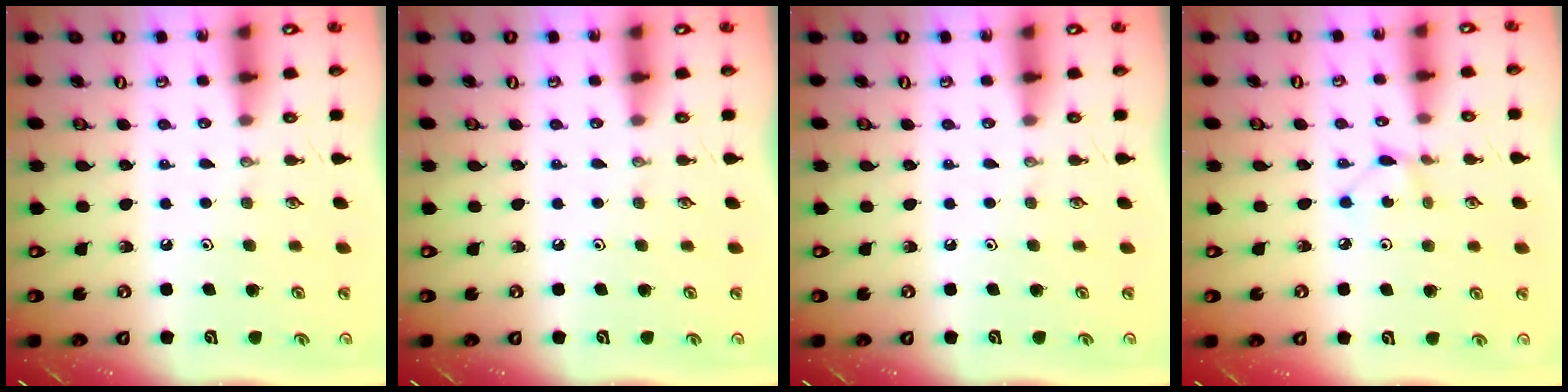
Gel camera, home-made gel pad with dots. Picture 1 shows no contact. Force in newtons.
{"total": 0.0}
{"total": 0.0}
{"total": 2.5, "press": 2.5, "slide": 0.4}